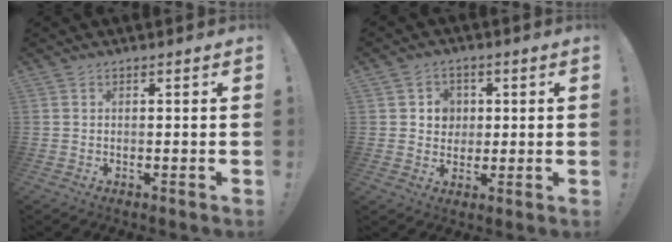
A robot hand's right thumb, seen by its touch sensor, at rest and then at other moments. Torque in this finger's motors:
{"motor_torque": [0.86, 0.85, 0.05, -0.07, 0.00]}